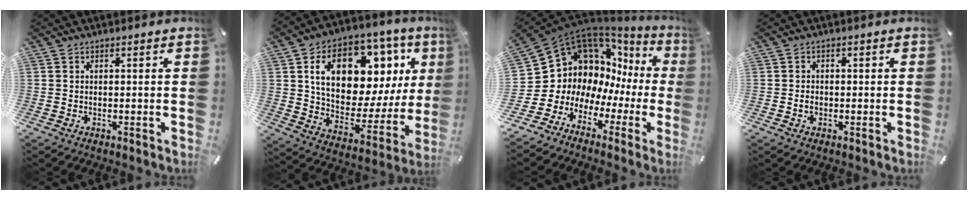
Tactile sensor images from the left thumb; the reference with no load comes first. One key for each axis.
{"total": 19.5, "fx": 8.7, "fy": 12.1, "fz": 12.5, "tx": -0.193, "ty": -0.049, "tz": 0.152}
{"total": 11.1, "fx": 5.4, "fy": 9.2, "fz": 3.1, "tx": -0.080, "ty": -0.093, "tz": 0.112}
{"total": 1.7, "fx": -0.3, "fy": 1.3, "fz": 1.1, "tx": -0.021, "ty": 0.004, "tz": -0.007}